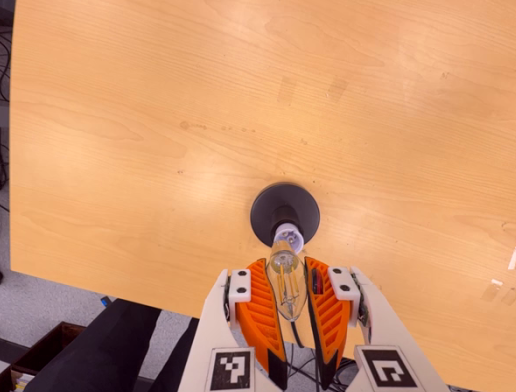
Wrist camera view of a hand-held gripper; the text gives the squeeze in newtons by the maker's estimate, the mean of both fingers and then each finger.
{"total": 19.4, "left": 24.6, "right": 14.3}